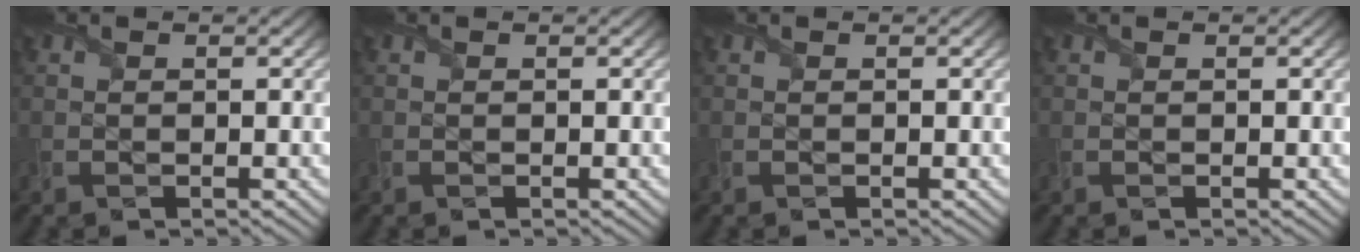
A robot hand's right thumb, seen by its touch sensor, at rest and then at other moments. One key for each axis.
{"total": 0.0}
{"total": 0.0}
{"total": 0.0}